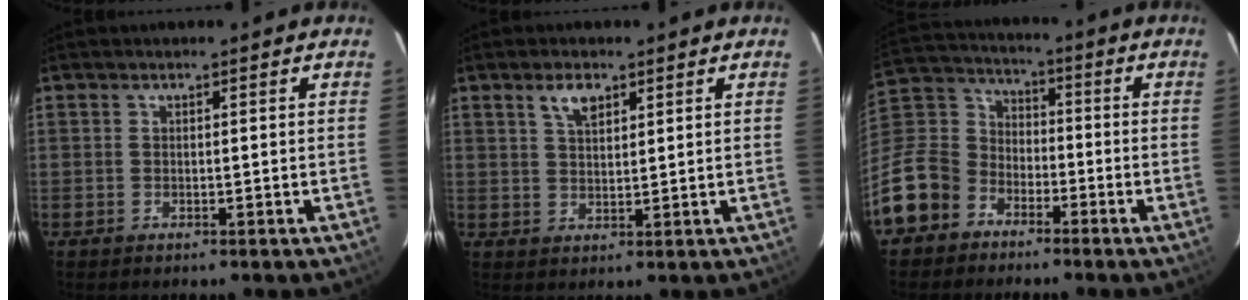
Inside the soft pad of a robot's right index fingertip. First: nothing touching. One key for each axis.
{"total": 4.0, "fx": 2.4, "fy": 1.9, "fz": 2.6, "tx": -0.046, "ty": 0.007, "tz": 0.045}
{"total": 15.6, "fx": -8.8, "fy": 12.0, "fz": 4.5, "tx": -0.139, "ty": 0.043, "tz": -0.166}